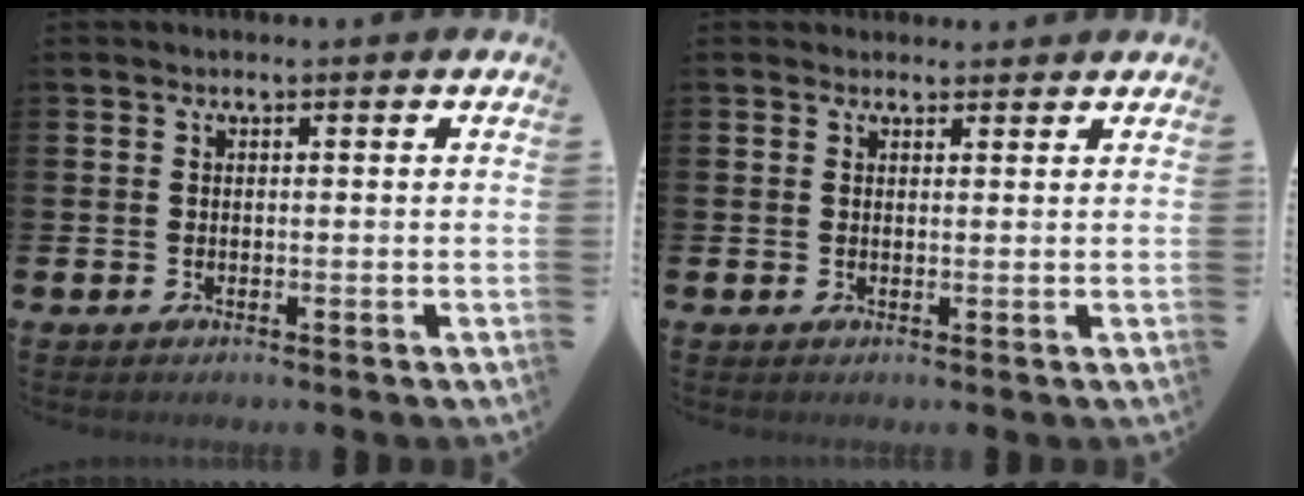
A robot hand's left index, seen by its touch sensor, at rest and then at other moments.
{"total": 1.5, "force": [1.3, 0.6, -0.1], "torque": [0.012, -0.001, 0.022]}